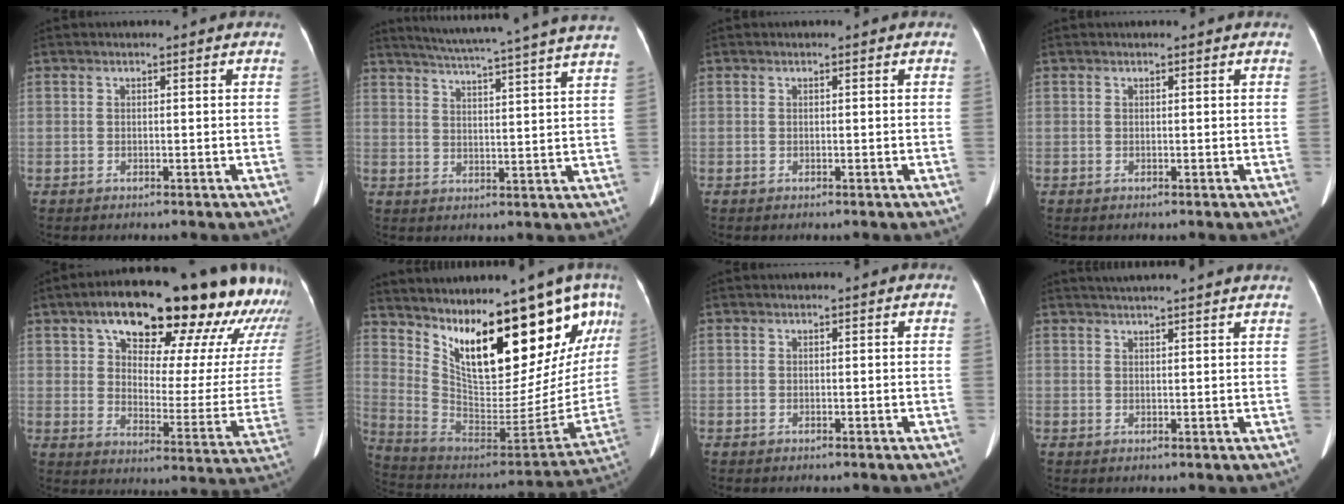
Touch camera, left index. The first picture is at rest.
{"total": 21.5, "force": [19.1, -1.6, 9.7], "torque": [-0.161, -0.044, 0.242]}
{"total": 0.0}
{"total": 1.3, "force": [1.2, 0.0, 0.4], "torque": [-0.004, 0.000, 0.013]}
{"total": 28.1, "force": [21.5, 8.6, 16.0], "torque": [-0.215, -0.023, 0.261]}
{"total": 26.2, "force": [17.9, 8.5, 17.1], "torque": [-0.261, -0.028, 0.271]}
{"total": 0.0}
{"total": 10.9, "force": [9.9, -0.3, 4.6], "torque": [-0.074, 0.009, 0.120]}